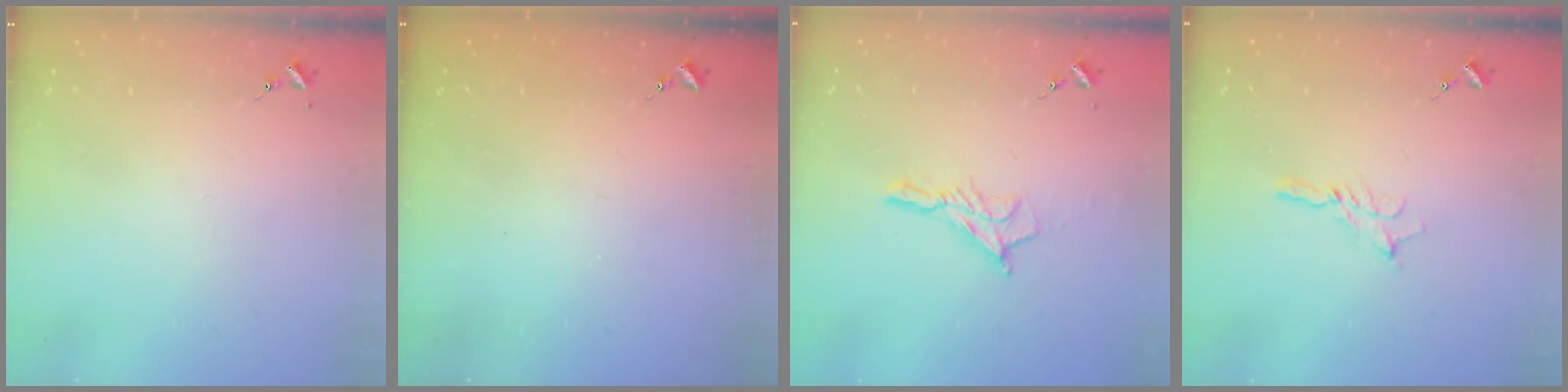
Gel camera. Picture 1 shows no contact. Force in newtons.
{"total": 0.0}
{"total": 8.7, "press": 8.7, "slide": 0.5}
{"total": 5.6, "press": 5.6, "slide": 0.2}